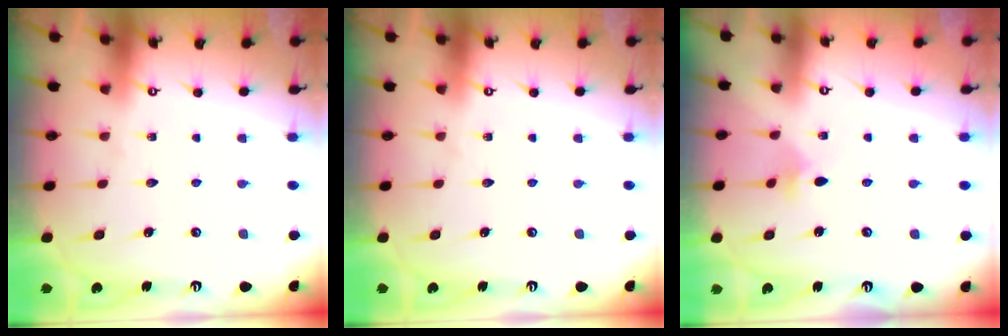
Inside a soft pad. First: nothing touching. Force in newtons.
{"total": 0.0}
{"total": 3.7, "press": 3.7, "slide": 0.6}